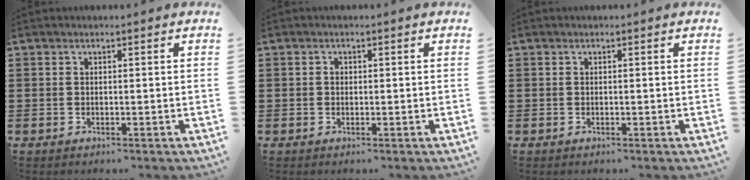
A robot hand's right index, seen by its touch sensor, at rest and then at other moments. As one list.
[{"total": 0.6, "force": [0.0, 0.5, 0.4], "torque": [-0.009, 0.000, 0.000]}, {"total": 0.0}]